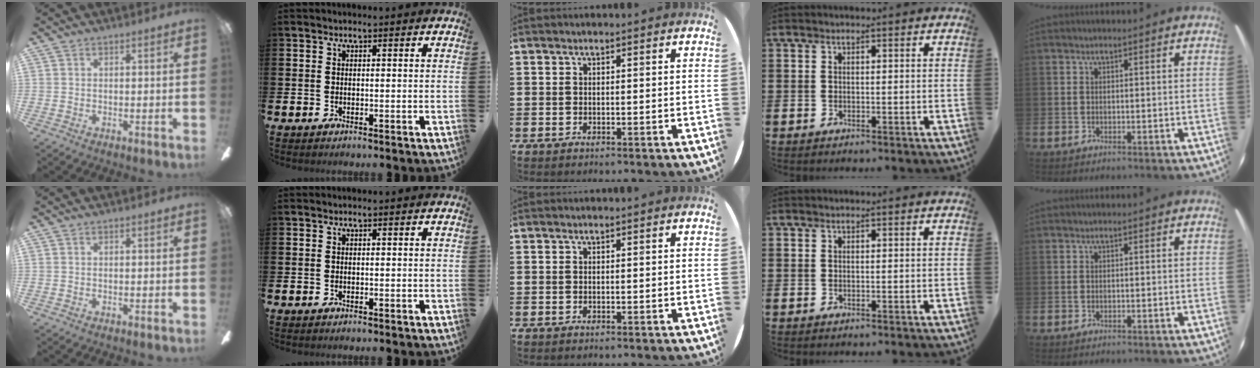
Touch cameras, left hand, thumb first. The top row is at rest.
{}